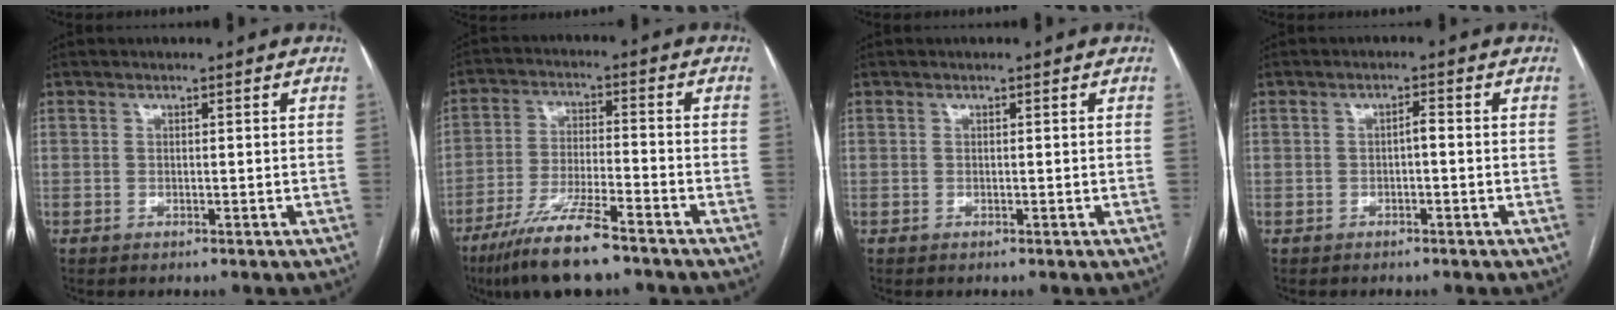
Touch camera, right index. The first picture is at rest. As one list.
[{"total": 11.6, "force": [-8.4, 1.4, 7.9], "torque": [-0.151, -0.025, -0.150]}, {"total": 0.0}, {"total": 1.4, "force": [-0.3, 0.3, 1.3], "torque": [-0.018, 0.004, -0.007]}]